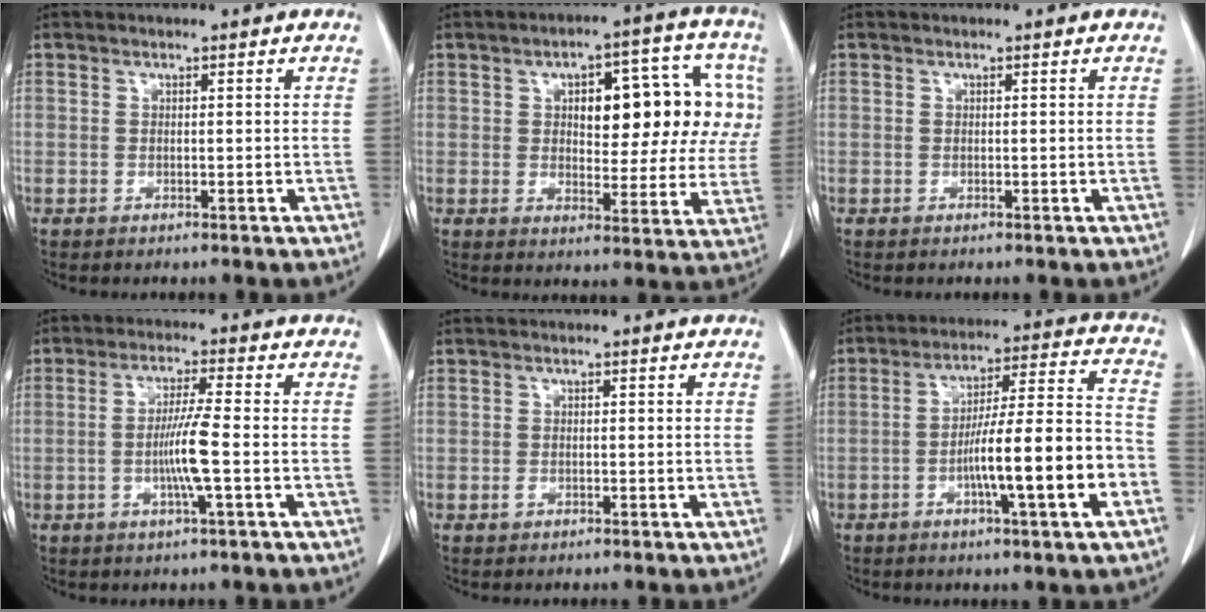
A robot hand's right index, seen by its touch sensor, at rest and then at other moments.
{"total": 15.3, "force": [3.4, 6.5, 13.5], "torque": [-0.162, 0.037, 0.048]}
{"total": 0.0}
{"total": 6.1, "force": [-1.2, -0.6, 6.0], "torque": [-0.115, -0.002, -0.023]}
{"total": 0.7, "force": [-0.4, 0.5, 0.4], "torque": [-0.007, 0.001, -0.005]}
{"total": 14.0, "force": [-4.6, 0.5, 13.2], "torque": [-0.210, 0.014, -0.070]}